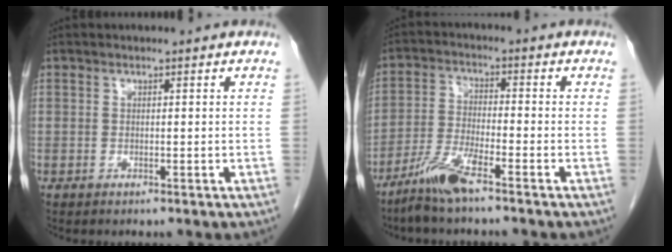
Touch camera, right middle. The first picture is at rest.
{"total": 6.4, "force": [-4.9, 0.2, 4.2], "torque": [-0.092, -0.016, -0.102]}